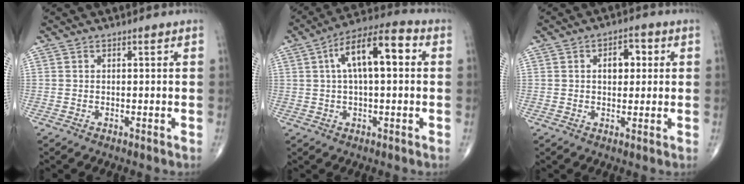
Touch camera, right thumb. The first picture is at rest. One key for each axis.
{"total": 12.7, "fx": 2.6, "fy": 4.9, "fz": 11.4, "tx": -0.188, "ty": 0.033, "tz": 0.033}
{"total": 5.3, "fx": 1.1, "fy": 3.4, "fz": 3.9, "tx": -0.037, "ty": 0.008, "tz": 0.012}